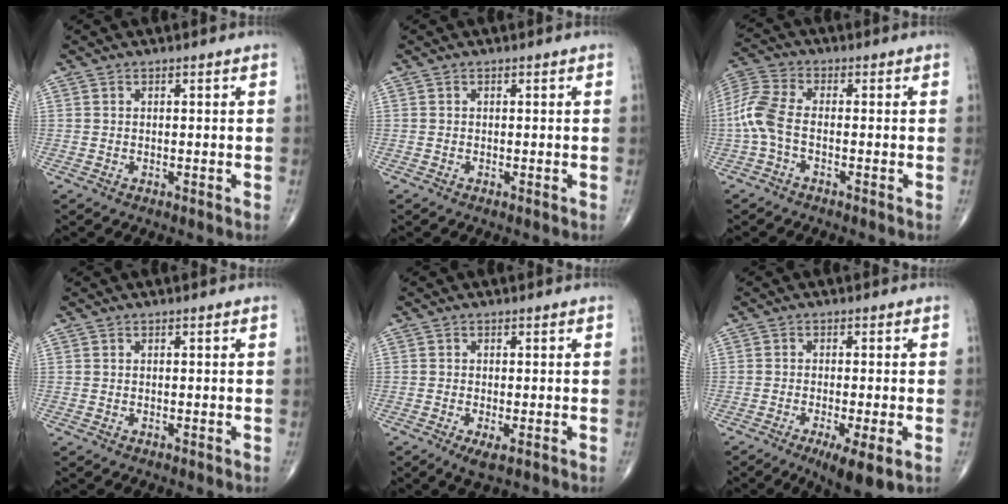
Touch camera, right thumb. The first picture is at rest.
{"total": 0.0}
{"total": 6.5, "force": [-1.3, 3.2, 5.5], "torque": [-0.145, 0.019, -0.037]}
{"total": 0.0}
{"total": 2.5, "force": [-1.0, 0.7, 2.2], "torque": [-0.043, -0.007, -0.018]}
{"total": 7.3, "force": [-3.1, 1.4, 6.4], "torque": [-0.105, -0.015, -0.050]}